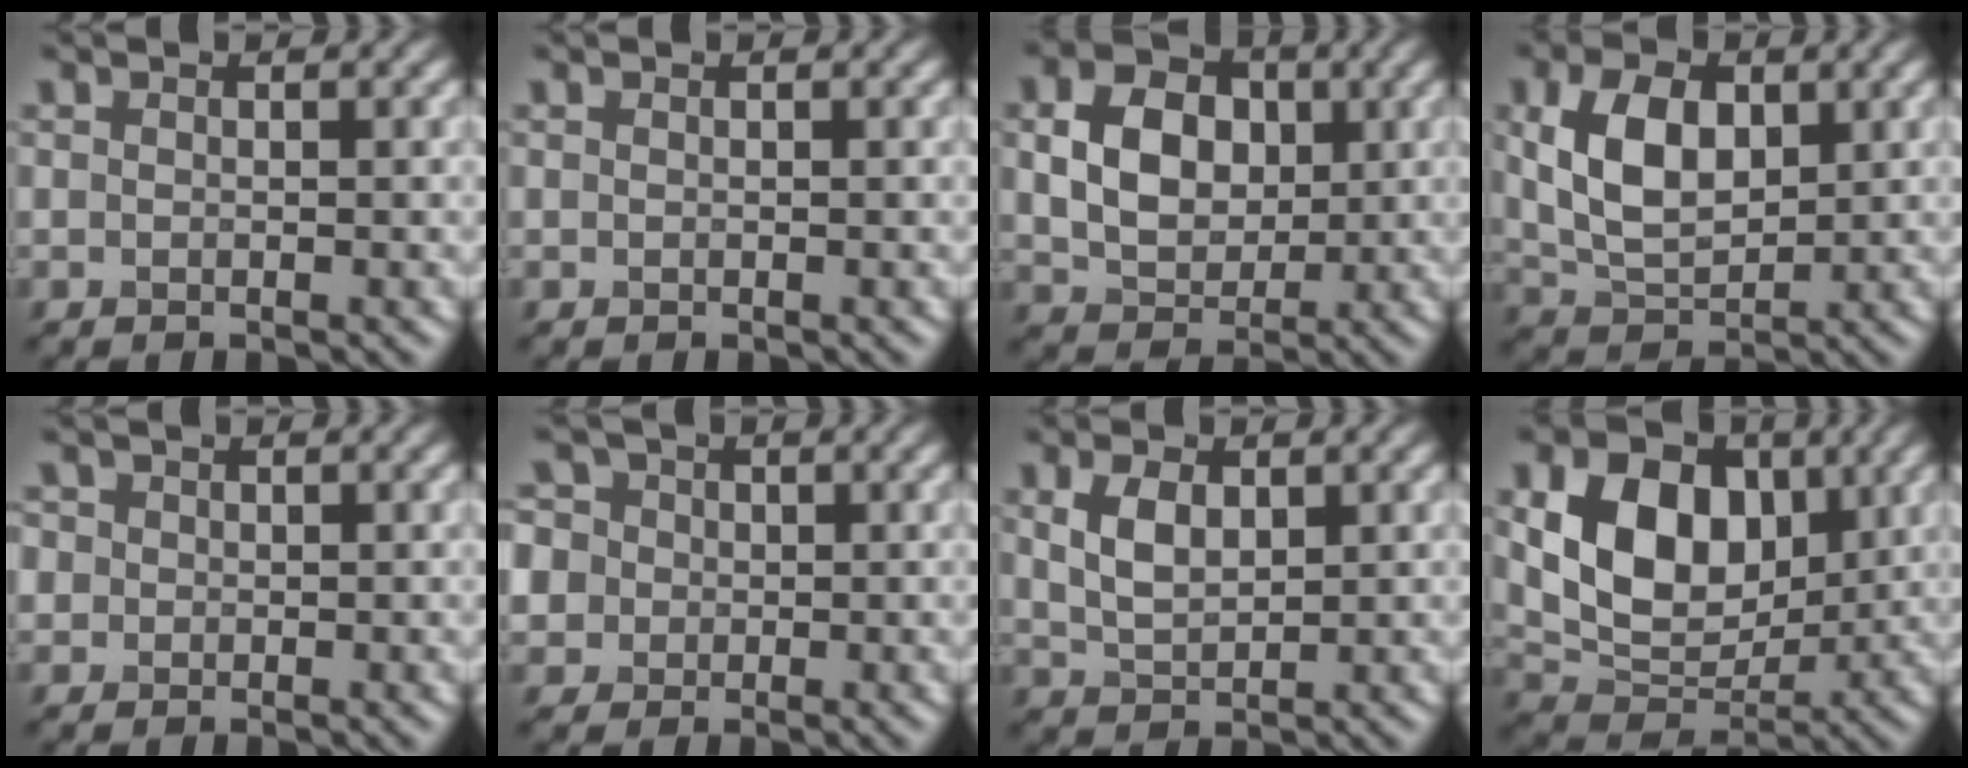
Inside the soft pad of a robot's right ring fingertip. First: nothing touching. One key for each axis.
{"total": 0.0}
{"total": 5.9, "fx": 1.1, "fy": 4.5, "fz": 3.8, "tx": -0.078, "ty": 0.003, "tz": 0.017}
{"total": 6.7, "fx": 1.6, "fy": 4.0, "fz": 5.1, "tx": -0.103, "ty": 0.005, "tz": 0.031}
{"total": 3.1, "fx": 1.1, "fy": 2.6, "fz": 1.2, "tx": -0.018, "ty": 0.015, "tz": 0.003}
{"total": 7.5, "fx": 1.7, "fy": 6.7, "fz": 2.9, "tx": -0.061, "ty": 0.038, "tz": -0.005}
{"total": 3.4, "fx": 1.1, "fy": 2.1, "fz": 2.5, "tx": -0.056, "ty": 0.002, "tz": 0.025}
{"total": 9.1, "fx": 2.1, "fy": 6.4, "fz": 6.1, "tx": -0.114, "ty": -0.004, "tz": 0.036}